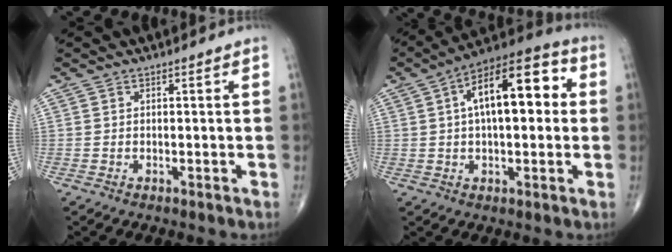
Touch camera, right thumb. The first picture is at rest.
{"total": 16.8, "force": [3.0, 7.7, 14.7], "torque": [-0.206, 0.033, 0.037]}